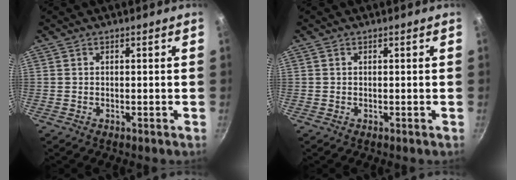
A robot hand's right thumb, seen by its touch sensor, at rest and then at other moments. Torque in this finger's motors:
{"motor_torque": [0.27, 0.04, 0.32, 0.18, 0.04]}